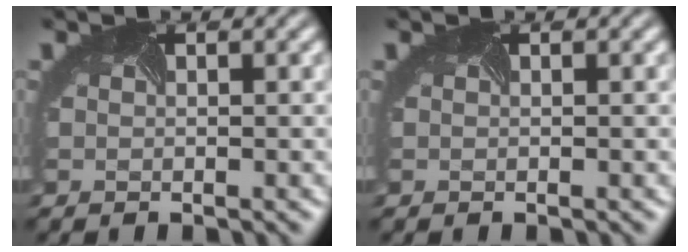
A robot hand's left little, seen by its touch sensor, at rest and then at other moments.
{"total": 0.0}